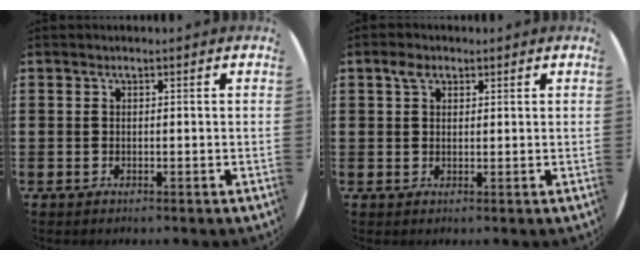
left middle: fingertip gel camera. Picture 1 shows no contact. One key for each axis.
{"total": 2.2, "fx": 1.4, "fy": 1.4, "fz": 1.1, "tx": -0.015, "ty": 0.003, "tz": 0.024}